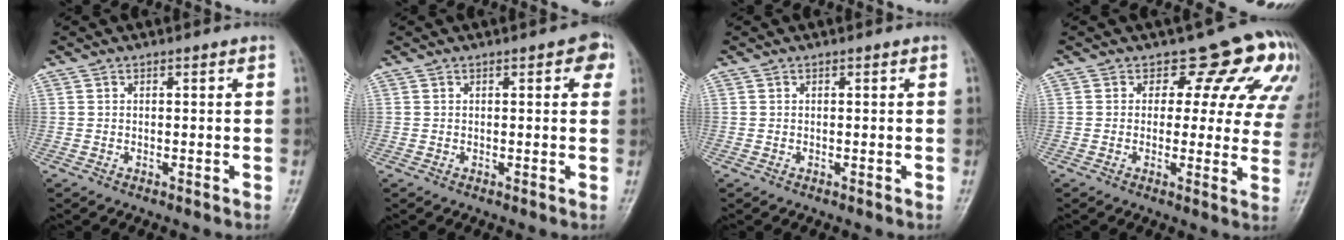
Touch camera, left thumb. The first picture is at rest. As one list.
[{"total": 3.2, "force": [1.2, 1.4, 2.6], "torque": [-0.017, 0.001, 0.006]}, {"total": 0.0}, {"total": 11.6, "force": [7.0, 6.9, 6.1], "torque": [-0.014, -0.031, 0.057]}]